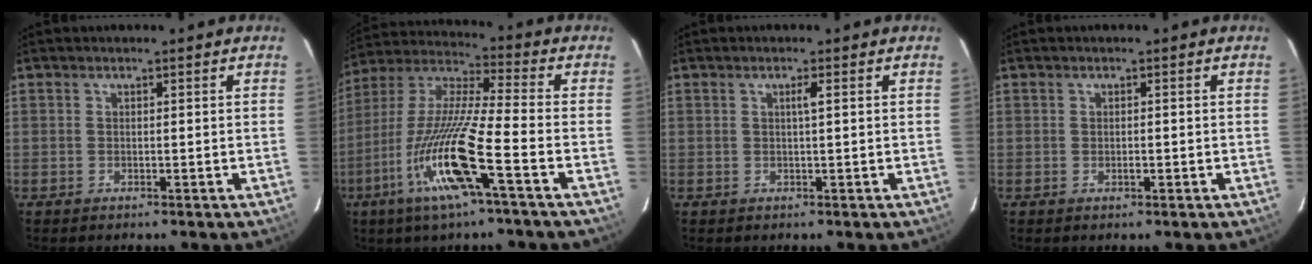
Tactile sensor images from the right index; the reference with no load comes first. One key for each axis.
{"total": 15.5, "fx": -6.5, "fy": 0.4, "fz": 14.1, "tx": -0.290, "ty": -0.012, "tz": -0.128}
{"total": 1.1, "fx": 0.3, "fy": -0.2, "fz": 1.1, "tx": -0.020, "ty": 0.002, "tz": 0.004}
{"total": 0.8, "fx": -0.2, "fy": 0.4, "fz": 0.6, "tx": -0.011, "ty": 0.000, "tz": -0.003}